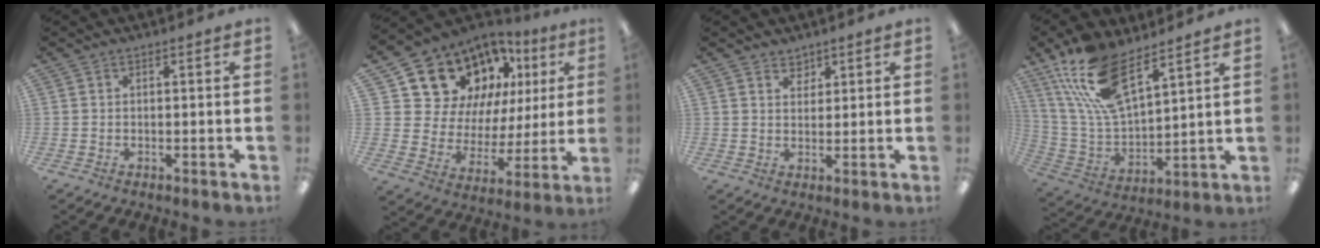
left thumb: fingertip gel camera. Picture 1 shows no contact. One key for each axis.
{"total": 17.3, "fx": 11.9, "fy": 11.0, "fz": 6.0, "tx": -0.128, "ty": -0.081, "tz": 0.231}
{"total": 3.0, "fx": 2.4, "fy": 1.7, "fz": 0.2, "tx": 0.007, "ty": -0.013, "tz": 0.043}
{"total": 19.1, "fx": 12.2, "fy": 7.8, "fz": 12.4, "tx": -0.262, "ty": -0.052, "tz": 0.217}